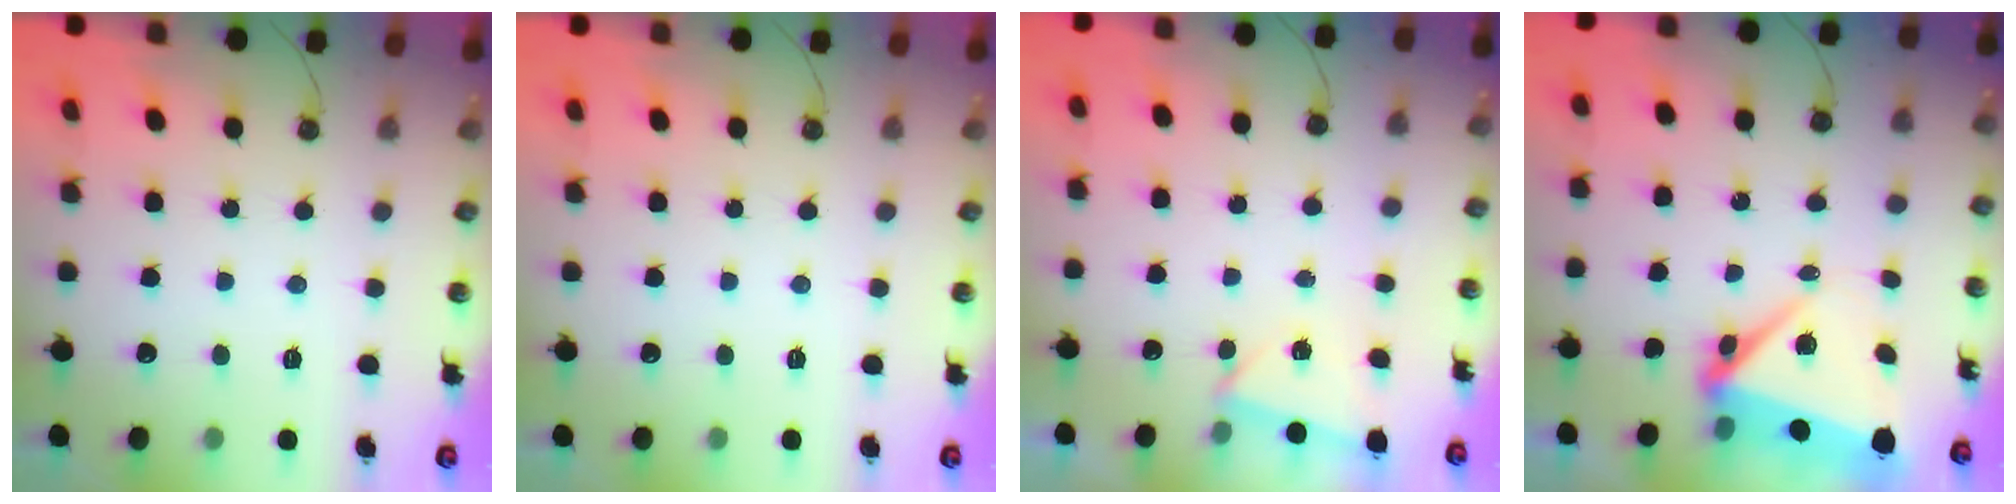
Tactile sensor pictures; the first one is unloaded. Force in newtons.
{"total": 0.0}
{"total": 2.5, "press": 2.4, "slide": 0.9}
{"total": 7.8, "press": 7.5, "slide": 2.1}